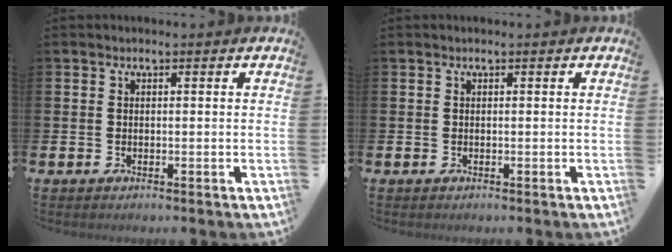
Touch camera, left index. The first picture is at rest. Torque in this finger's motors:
{"motor_torque": [0.00, 0.00, 0.00, -0.01]}